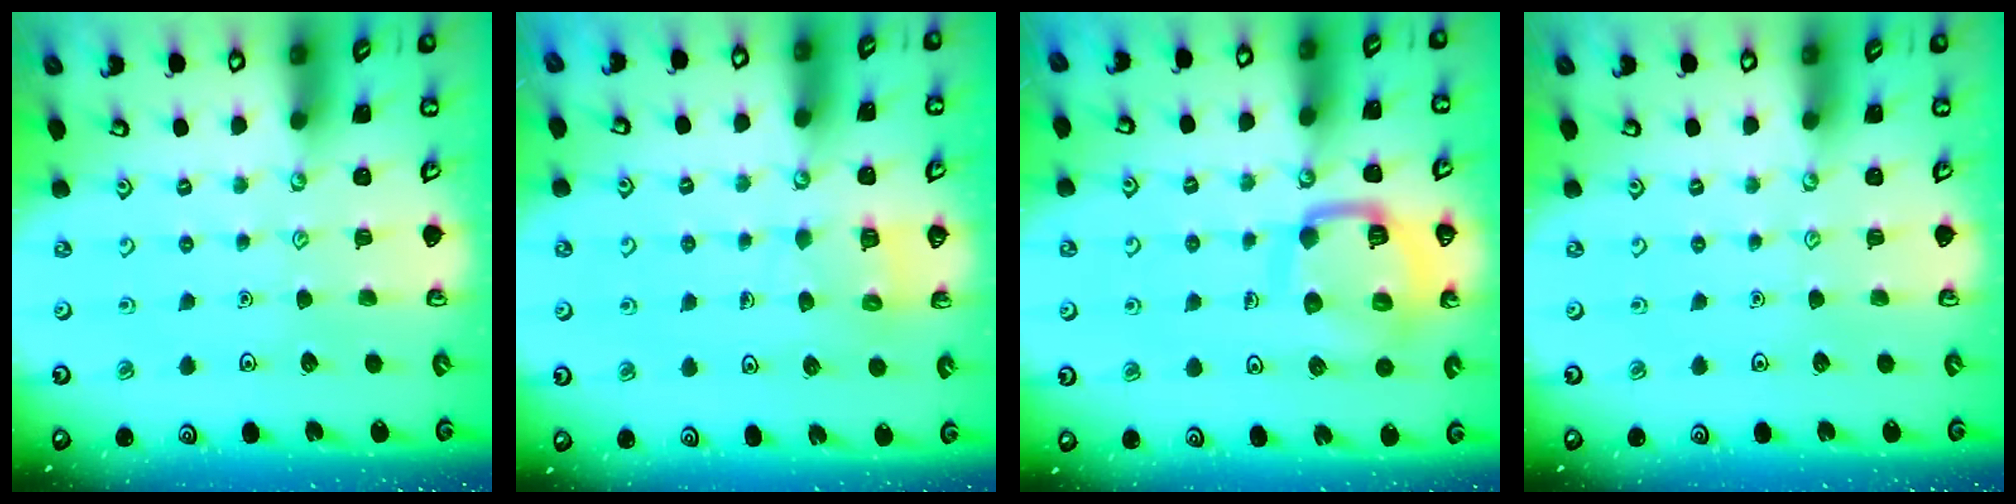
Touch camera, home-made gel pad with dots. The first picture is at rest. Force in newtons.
{"total": 5.3, "press": 5.3, "slide": 0.5}
{"total": 14.0, "press": 13.9, "slide": 1.7}
{"total": 0.0}